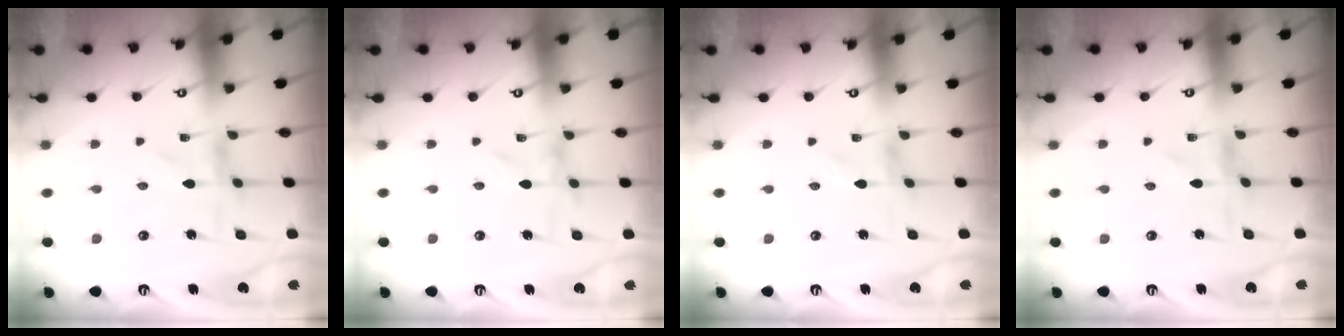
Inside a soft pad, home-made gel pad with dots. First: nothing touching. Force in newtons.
{"total": 0.0}
{"total": 1.0, "press": 1.0, "slide": 0.0}
{"total": 1.0, "press": 1.0, "slide": 0.2}